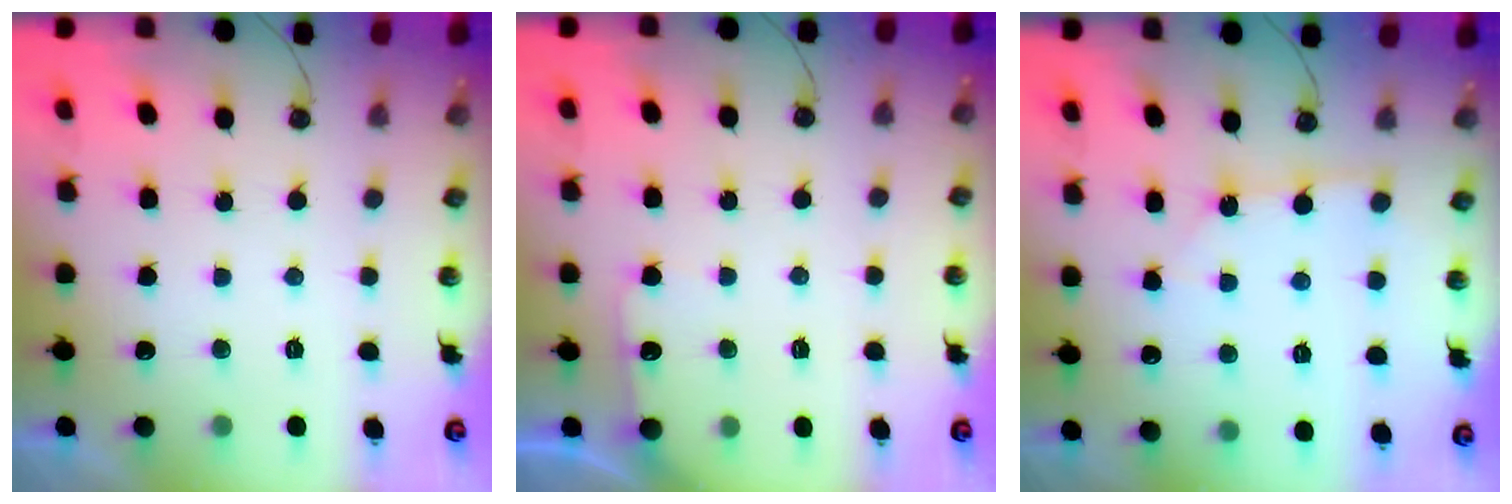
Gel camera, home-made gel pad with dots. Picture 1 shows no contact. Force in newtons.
{"total": 4.6, "press": 4.5, "slide": 0.5}
{"total": 2.2, "press": 2.2, "slide": 0.3}